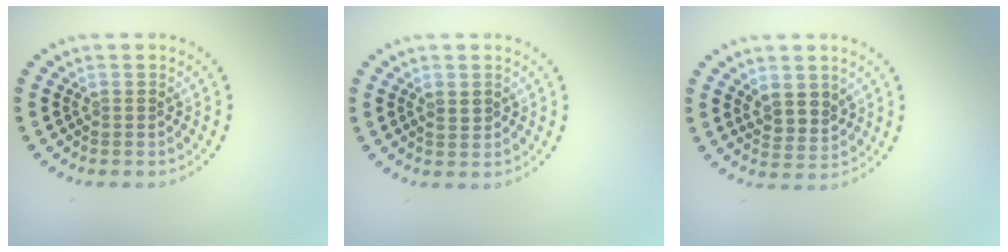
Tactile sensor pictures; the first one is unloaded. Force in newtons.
{"total": 0.7, "press": 0.6, "slide": 0.4}
{"total": 2.5, "press": 2.2, "slide": 1.1}